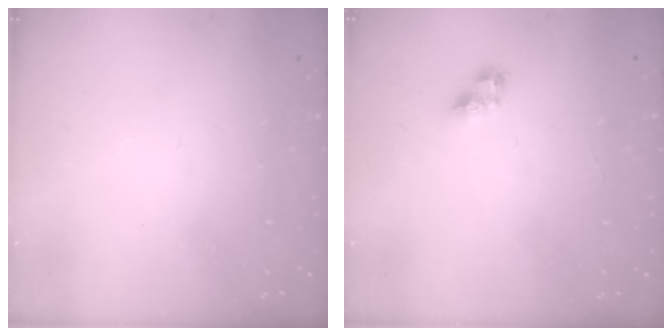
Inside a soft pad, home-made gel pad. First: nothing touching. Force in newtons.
{"total": 5.1, "press": 5.1, "slide": 0.6}